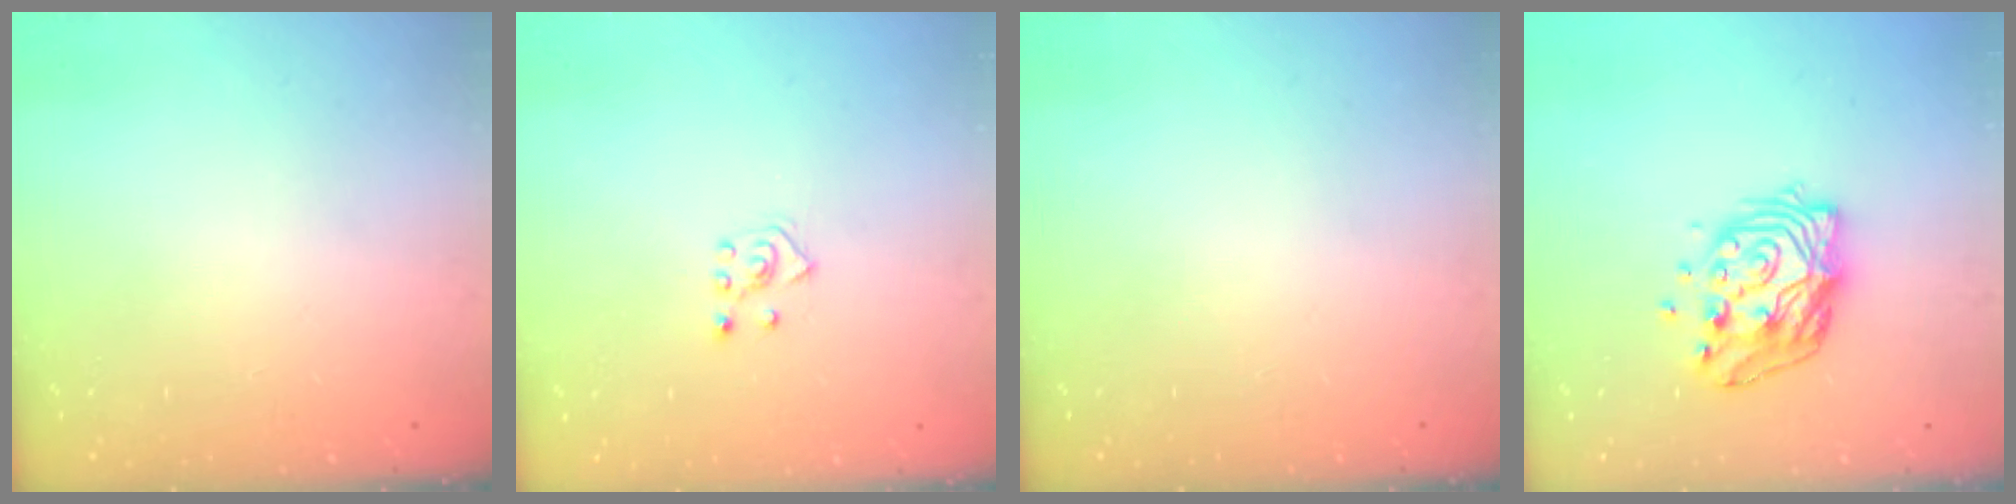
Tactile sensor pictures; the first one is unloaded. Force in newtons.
{"total": 4.6, "press": 4.5, "slide": 0.8}
{"total": 0.0}
{"total": 14.0, "press": 13.9, "slide": 1.7}